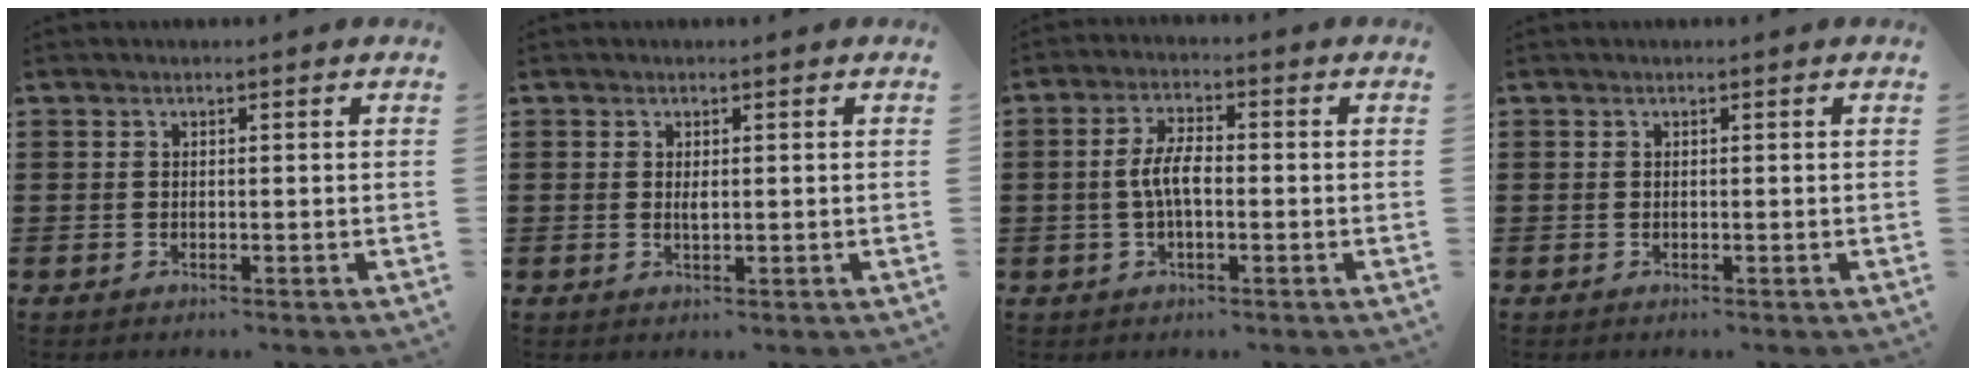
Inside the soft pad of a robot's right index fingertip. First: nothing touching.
{"total": 1.1, "force": [0.2, 0.3, 1.1], "torque": [-0.020, 0.002, 0.003]}
{"total": 5.2, "force": [-0.5, 2.1, 4.7], "torque": [-0.107, -0.001, -0.017]}
{"total": 0.0}